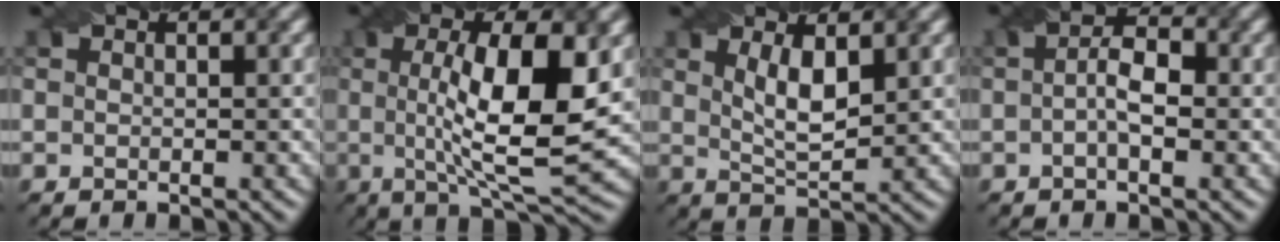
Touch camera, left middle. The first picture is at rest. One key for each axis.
{"total": 11.0, "fx": 1.2, "fy": 2.9, "fz": 10.5, "tx": -0.162, "ty": -0.001, "tz": 0.022}
{"total": 3.5, "fx": 1.3, "fy": 1.1, "fz": 3.1, "tx": -0.064, "ty": -0.006, "tz": 0.027}
{"total": 3.1, "fx": -0.3, "fy": 1.2, "fz": 2.9, "tx": -0.055, "ty": 0.005, "tz": -0.008}